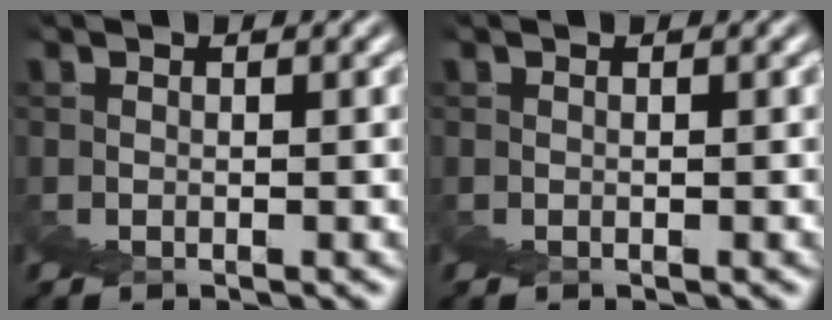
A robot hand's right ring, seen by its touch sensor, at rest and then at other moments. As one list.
[{"total": 0.0}]